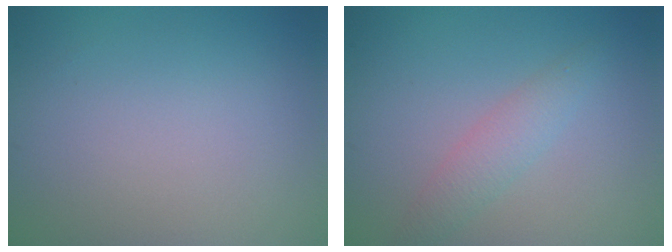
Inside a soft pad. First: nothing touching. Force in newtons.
{"total": 2.1, "press": 2.1, "slide": 0.1}